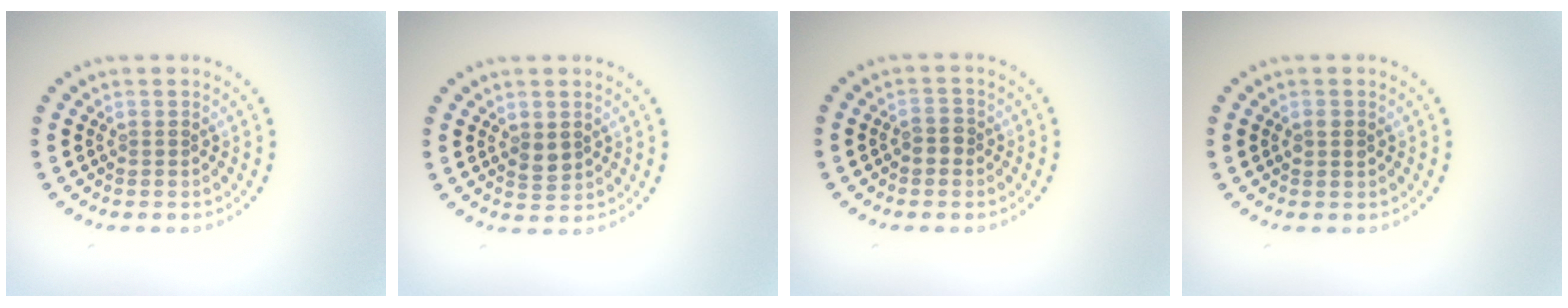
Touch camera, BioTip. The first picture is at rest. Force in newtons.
{"total": 1.6, "press": 1.6, "slide": 0.3}
{"total": 1.4, "press": 1.3, "slide": 0.4}
{"total": 1.2, "press": 1.2, "slide": 0.1}